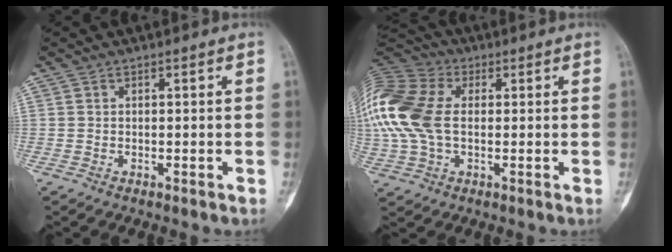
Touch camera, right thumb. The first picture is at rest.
{"total": 17.3, "force": [1.0, 11.1, 13.3], "torque": [-0.322, 0.017, 0.016]}